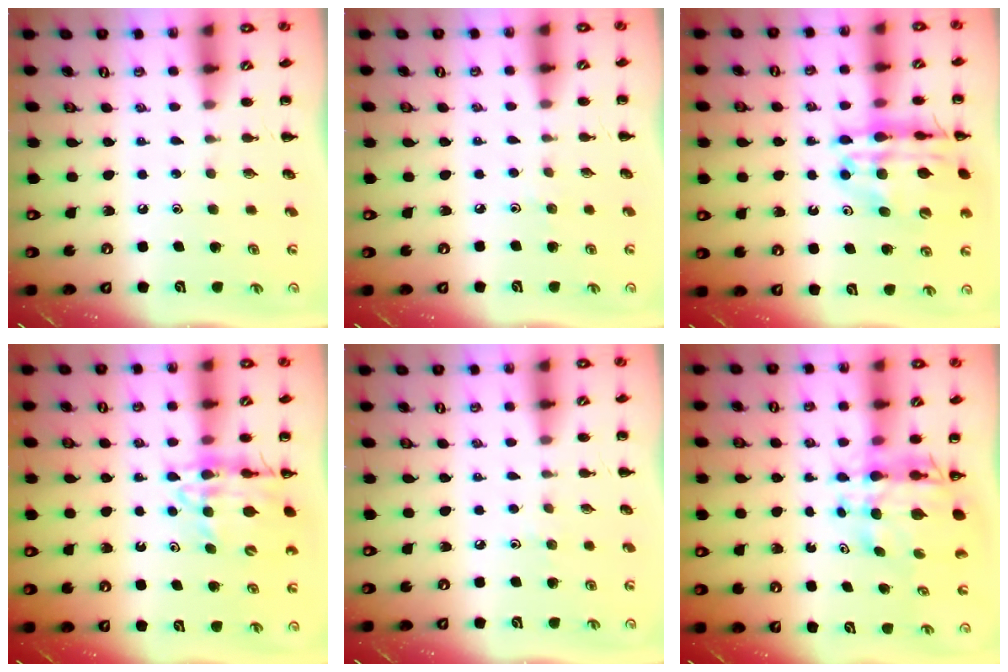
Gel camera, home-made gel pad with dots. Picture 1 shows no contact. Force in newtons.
{"total": 2.4, "press": 2.2, "slide": 1.0}
{"total": 18.3, "press": 18.0, "slide": 3.7}
{"total": 12.3, "press": 11.8, "slide": 3.5}
{"total": 2.4, "press": 2.2, "slide": 1.0}
{"total": 8.2, "press": 7.7, "slide": 2.8}